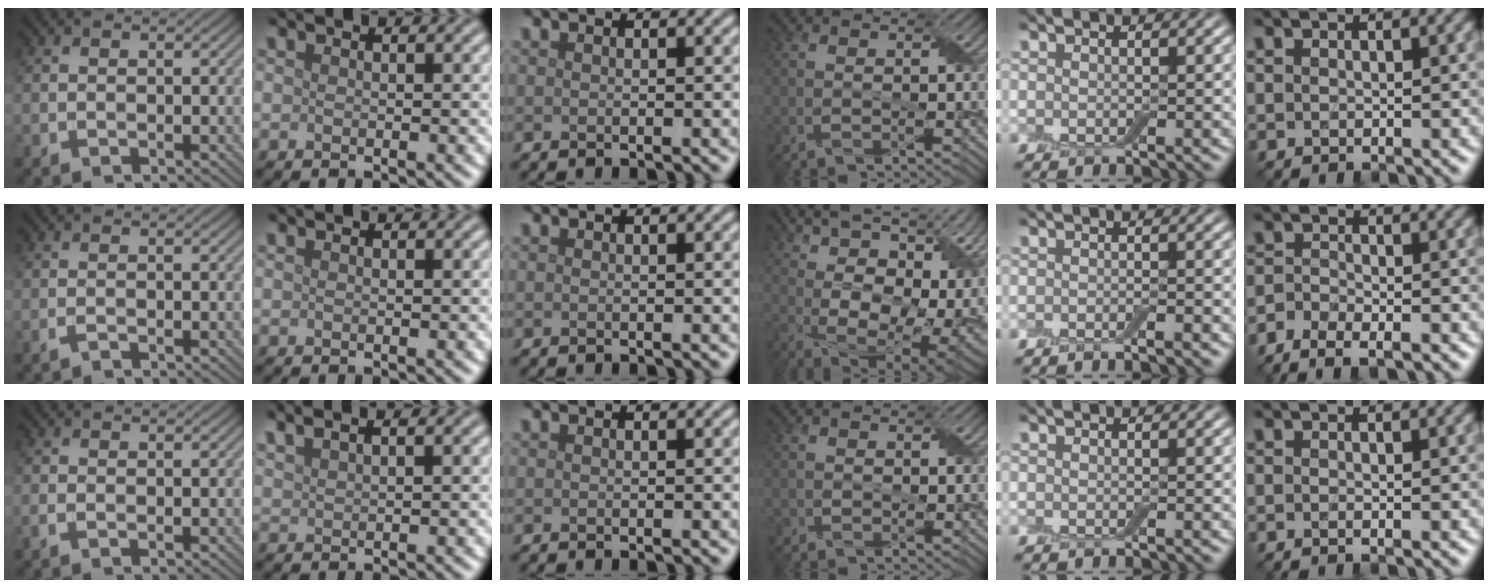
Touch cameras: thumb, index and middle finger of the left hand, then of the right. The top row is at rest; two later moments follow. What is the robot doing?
{"motion": "peel", "object": "bubble wrap"}